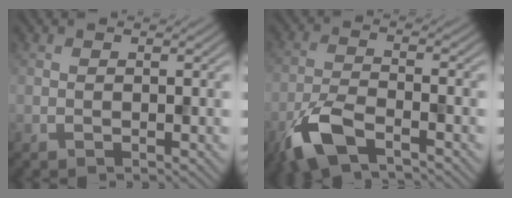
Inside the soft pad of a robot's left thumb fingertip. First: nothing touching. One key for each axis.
{"total": 7.4, "fx": -4.8, "fy": 2.3, "fz": 5.2, "tx": -0.117, "ty": -0.006, "tz": -0.106}